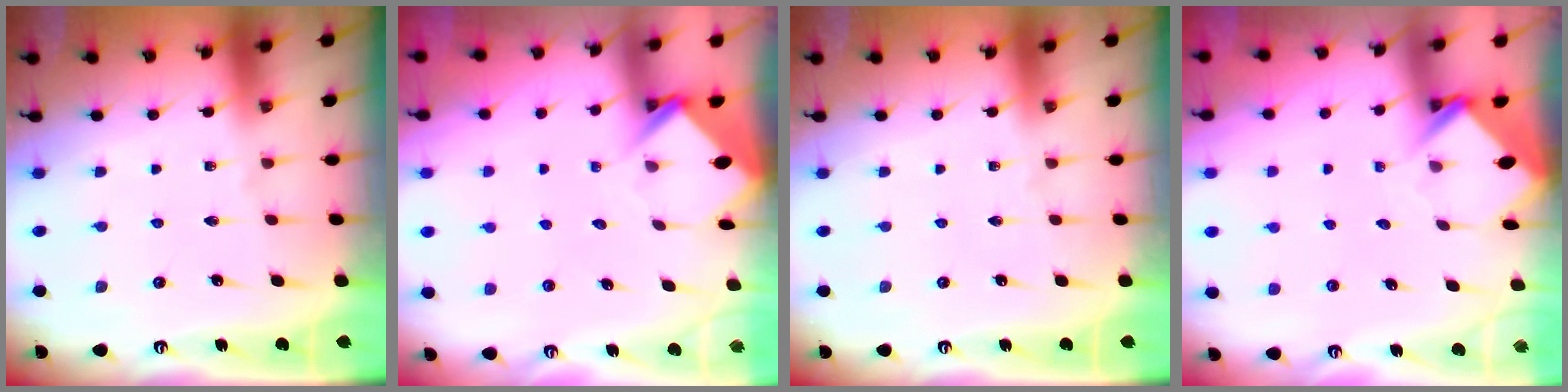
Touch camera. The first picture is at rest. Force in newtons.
{"total": 3.8, "press": 3.8, "slide": 0.2}
{"total": 0.0}
{"total": 3.9, "press": 3.9, "slide": 0.3}